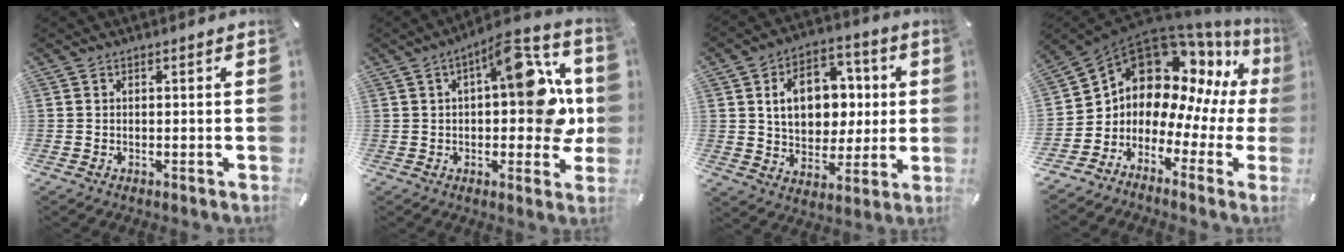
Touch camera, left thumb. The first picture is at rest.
{"total": 16.7, "force": [2.9, 7.7, 14.6], "torque": [-0.175, -0.014, 0.047]}
{"total": 13.5, "force": [2.2, 10.8, 7.9], "torque": [-0.113, 0.007, 0.046]}
{"total": 13.9, "force": [6.7, 10.5, 6.2], "torque": [-0.128, -0.080, 0.121]}